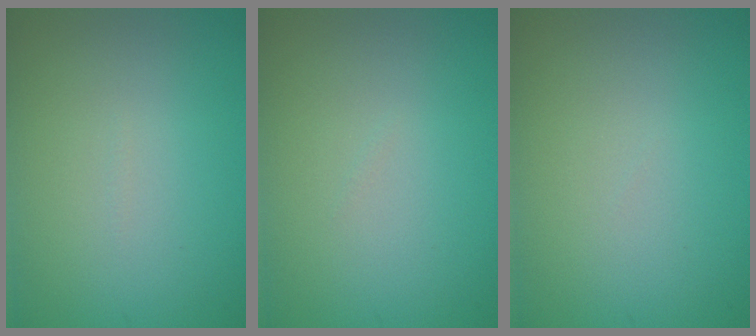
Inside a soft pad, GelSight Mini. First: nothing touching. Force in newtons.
{"total": 0.0}
{"total": 0.0}